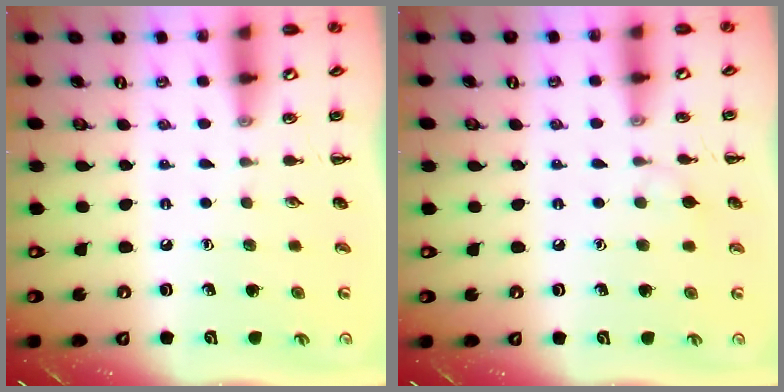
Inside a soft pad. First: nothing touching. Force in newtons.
{"total": 4.5, "press": 4.2, "slide": 1.6}